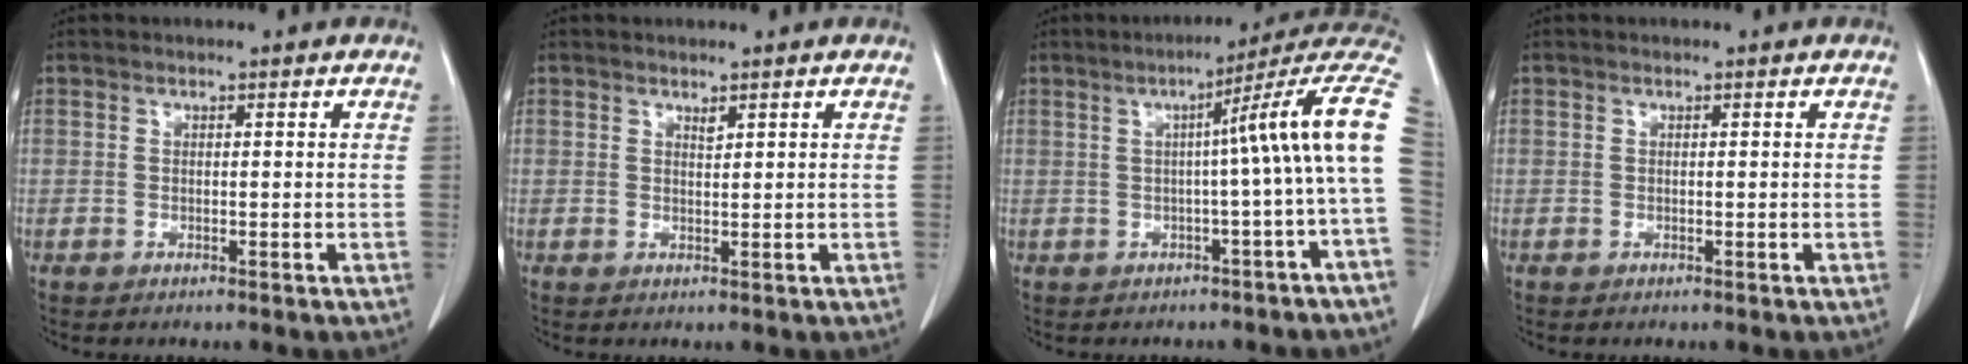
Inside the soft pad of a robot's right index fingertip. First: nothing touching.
{"total": 0.8, "force": [0.7, 0.1, 0.4], "torque": [-0.009, -0.006, 0.012]}
{"total": 12.4, "force": [1.1, -1.5, 12.2], "torque": [-0.141, 0.033, 0.001]}
{"total": 0.0}